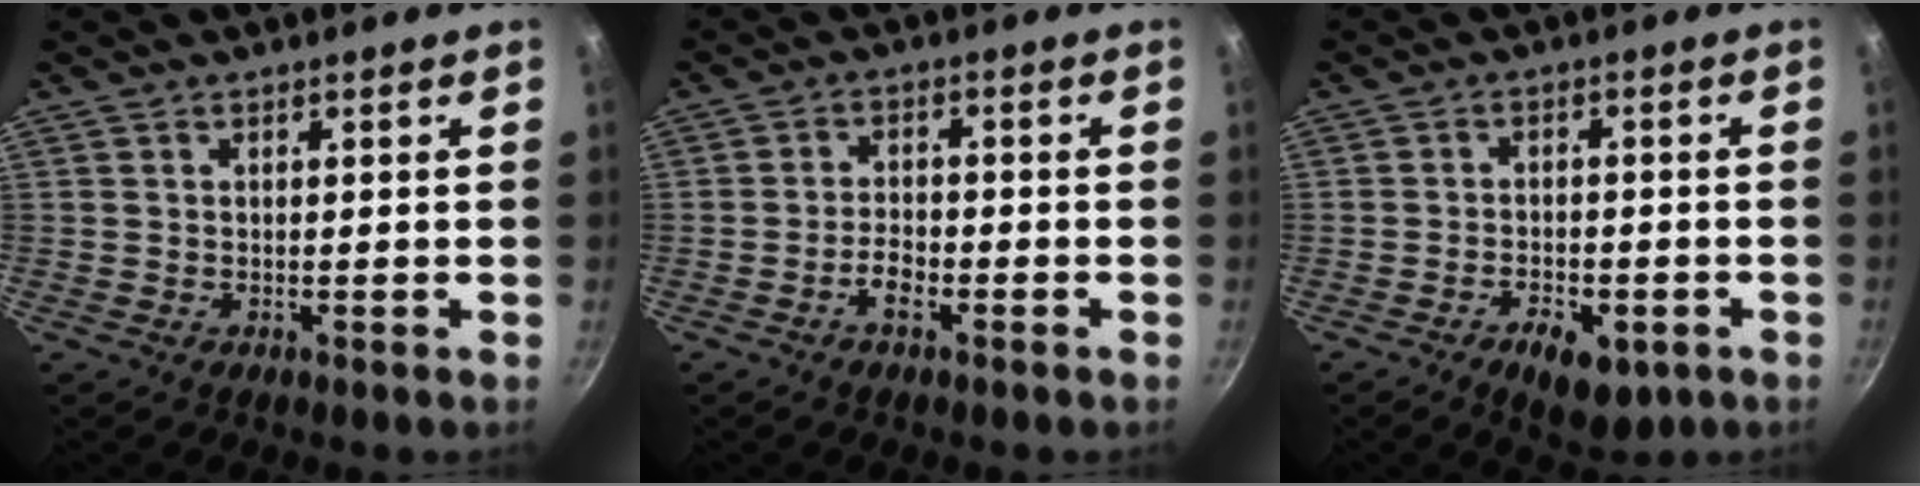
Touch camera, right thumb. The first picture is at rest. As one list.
[{"total": 3.8, "force": [-2.2, 1.6, 2.6], "torque": [-0.043, 0.022, -0.041]}, {"total": 8.1, "force": [-3.9, 4.2, 5.7], "torque": [-0.067, 0.018, -0.049]}]